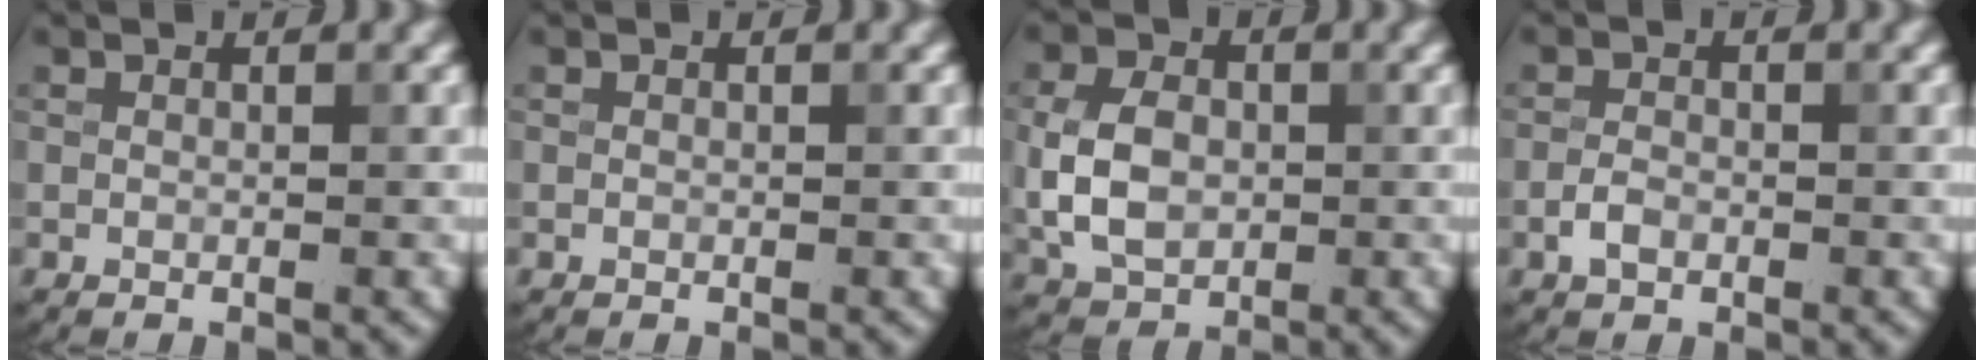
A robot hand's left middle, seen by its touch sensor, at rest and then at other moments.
{"total": 0.0}
{"total": 5.3, "force": [-0.3, 3.9, 3.6], "torque": [-0.079, 0.002, -0.008]}
{"total": 1.6, "force": [-0.8, 1.0, 1.0], "torque": [-0.017, 0.002, -0.019]}